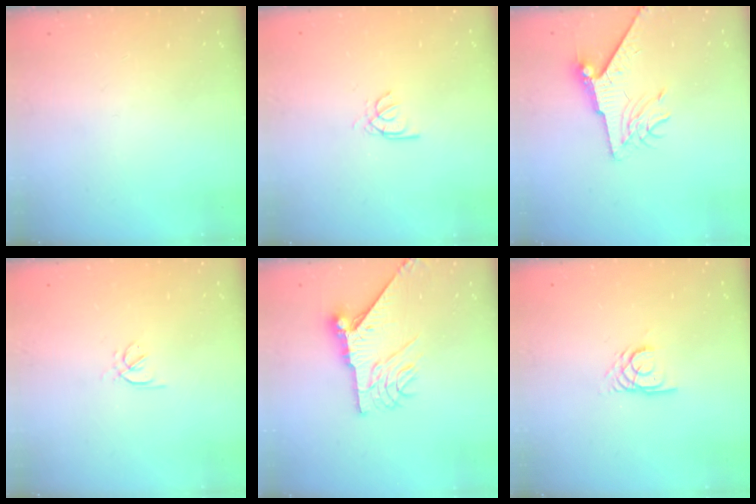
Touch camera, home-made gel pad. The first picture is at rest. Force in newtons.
{"total": 2.6, "press": 2.6, "slide": 0.3}
{"total": 7.8, "press": 7.7, "slide": 0.9}
{"total": 1.6, "press": 1.5, "slide": 0.5}
{"total": 13.4, "press": 13.4, "slide": 1.2}
{"total": 3.4, "press": 3.4, "slide": 0.2}